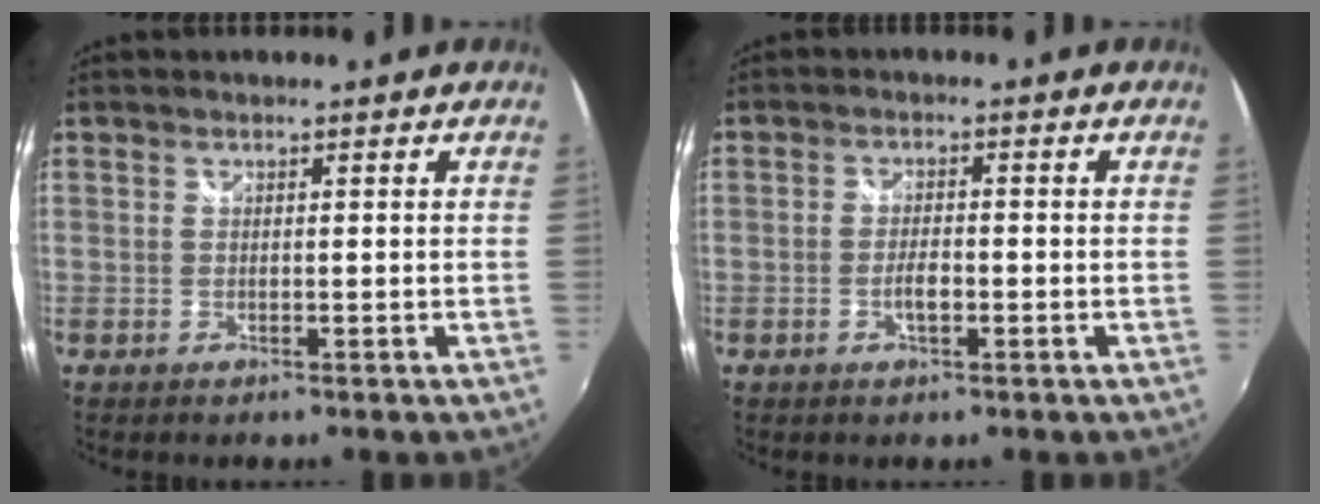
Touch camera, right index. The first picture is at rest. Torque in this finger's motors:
{"motor_torque": [0.03, -0.03, 0.17, 0.05]}